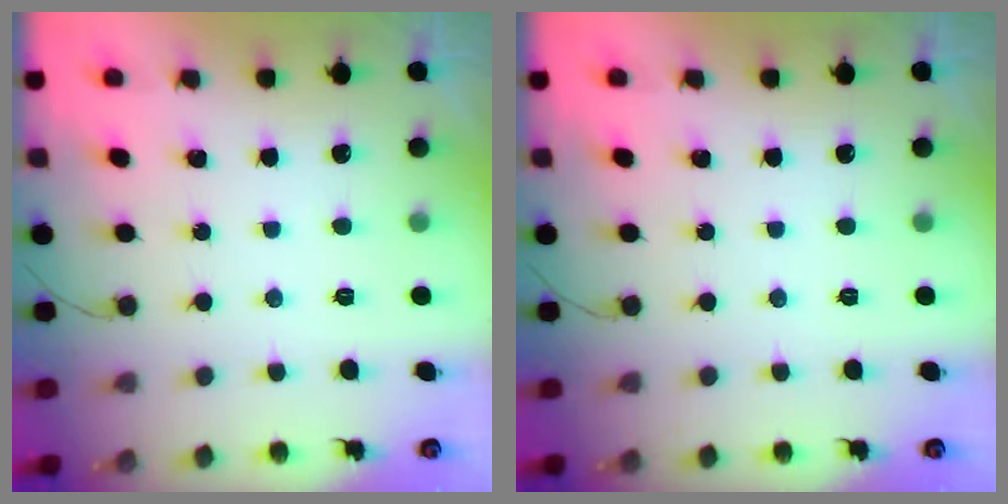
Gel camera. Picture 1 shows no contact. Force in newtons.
{"total": 0.0}